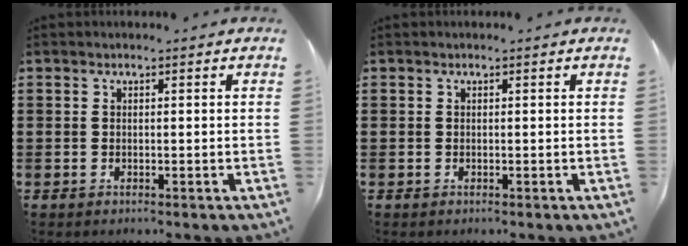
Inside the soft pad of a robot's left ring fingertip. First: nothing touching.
{"total": 0.0}